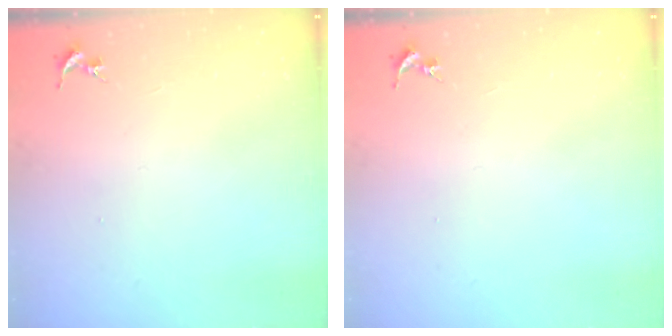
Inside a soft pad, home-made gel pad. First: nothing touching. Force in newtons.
{"total": 0.0}